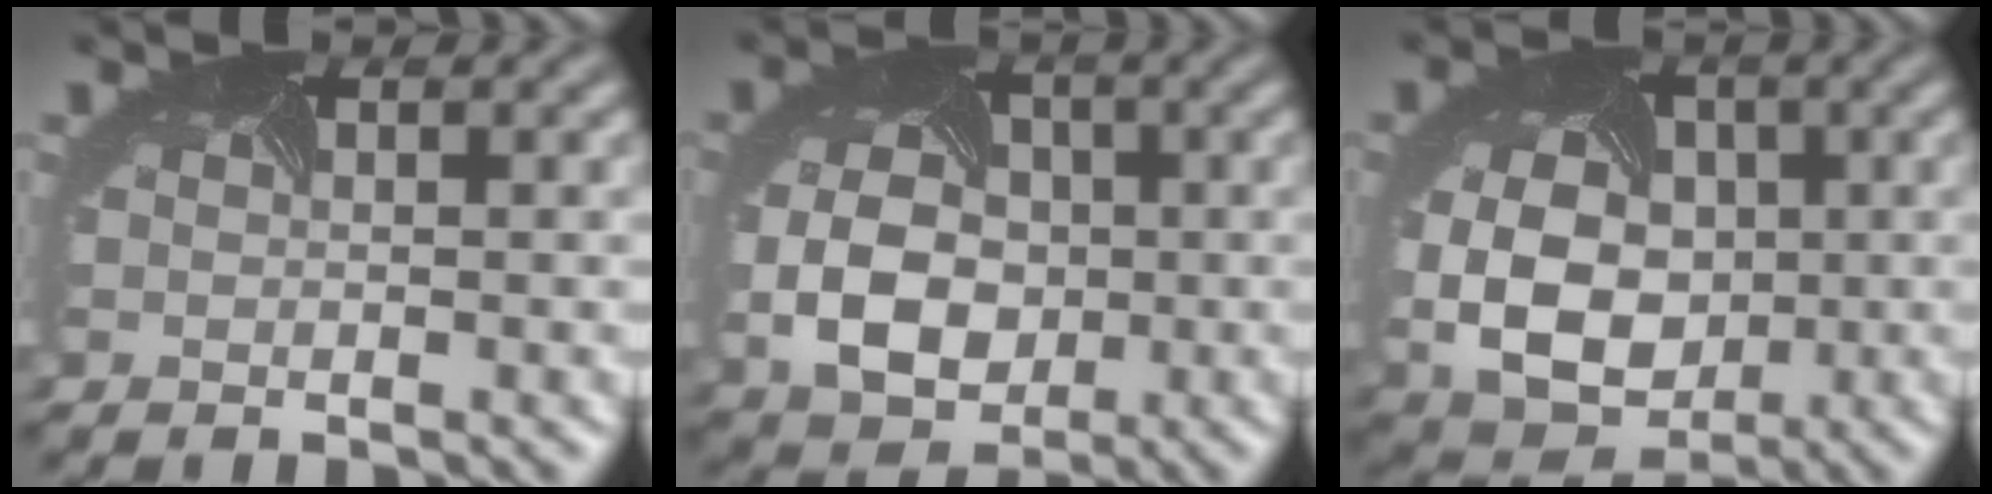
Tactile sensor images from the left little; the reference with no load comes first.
{"total": 5.9, "force": [-0.9, 4.5, 3.7], "torque": [-0.085, -0.009, -0.012]}
{"total": 9.2, "force": [-0.4, 7.1, 5.9], "torque": [-0.120, -0.024, 0.010]}